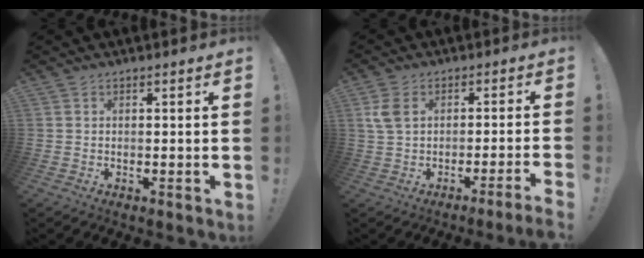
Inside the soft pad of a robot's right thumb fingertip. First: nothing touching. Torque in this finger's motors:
{"motor_torque": [0.28, 0.30, 0.73, -0.70, 0.30]}